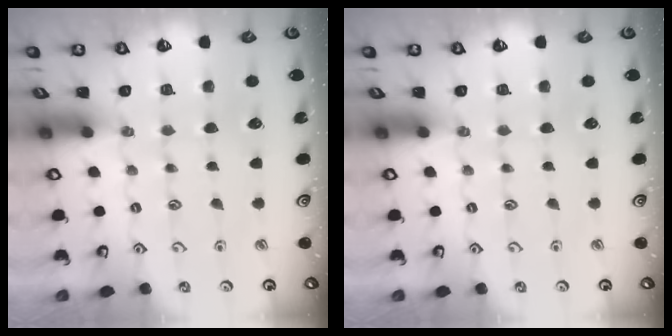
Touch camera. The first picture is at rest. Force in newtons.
{"total": 0.0}